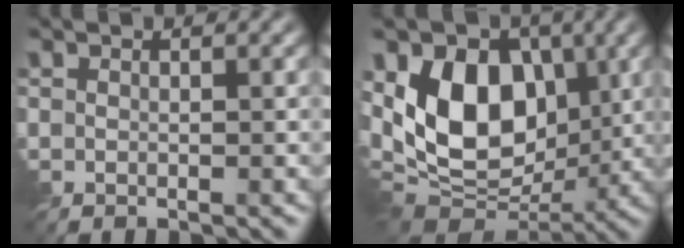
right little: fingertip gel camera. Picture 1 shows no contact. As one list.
[{"total": 11.1, "force": [1.6, 7.6, 7.9], "torque": [-0.137, -0.005, 0.015]}]